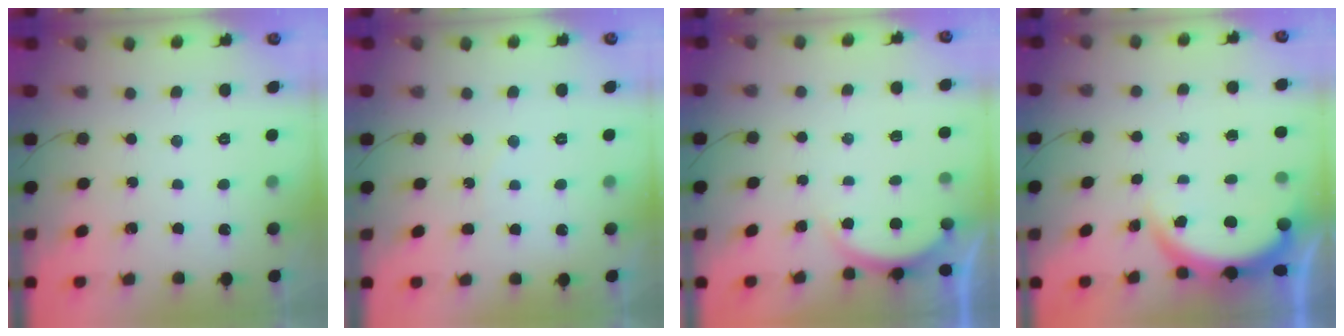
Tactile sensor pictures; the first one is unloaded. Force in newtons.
{"total": 4.4, "press": 4.4, "slide": 0.4}
{"total": 2.2, "press": 2.2, "slide": 0.6}
{"total": 3.9, "press": 3.9, "slide": 0.1}